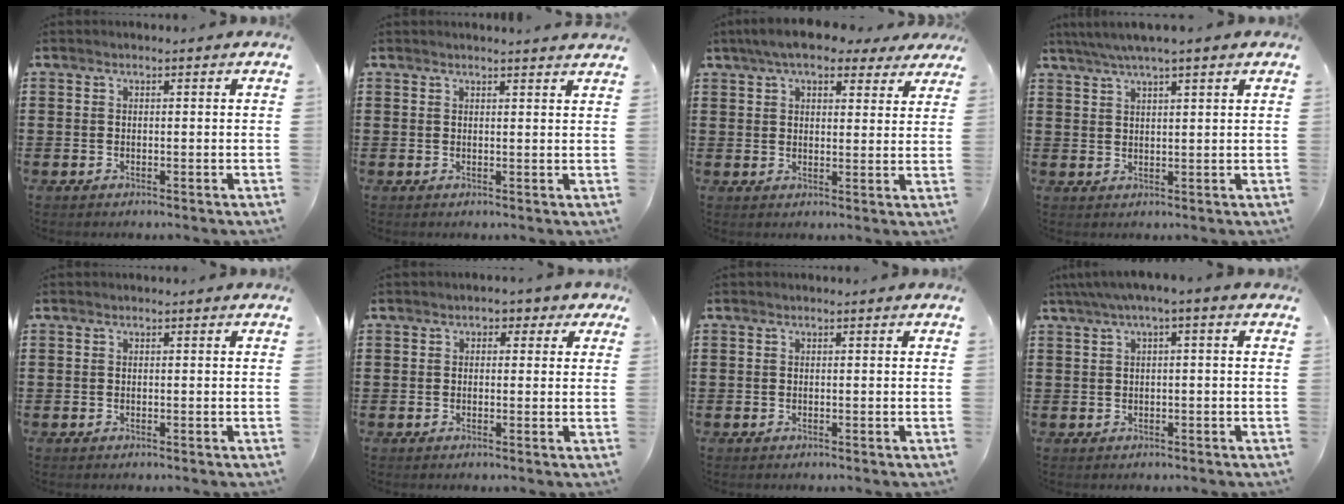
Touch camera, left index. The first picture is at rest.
{"total": 1.6, "force": [1.5, -0.2, 0.4], "torque": [-0.009, -0.001, 0.030]}
{"total": 7.2, "force": [5.8, 2.1, 3.8], "torque": [-0.084, -0.002, 0.105]}
{"total": 3.9, "force": [3.0, 0.0, 2.5], "torque": [-0.055, -0.001, 0.054]}
{"total": 0.0}
{"total": 1.9, "force": [0.5, 1.4, 1.2], "torque": [-0.022, 0.005, 0.003]}
{"total": 0.0}
{"total": 2.1, "force": [-0.6, 0.3, 2.0], "torque": [-0.032, 0.000, -0.013]}